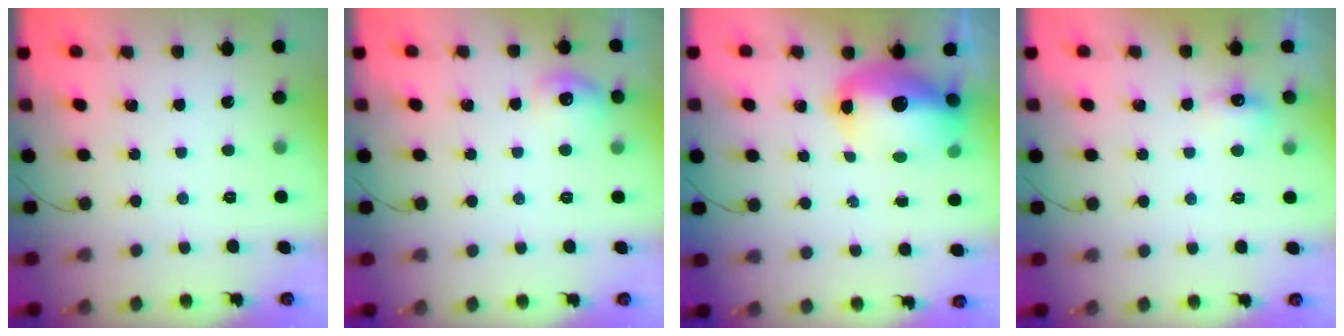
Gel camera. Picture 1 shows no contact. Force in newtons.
{"total": 8.5, "press": 8.4, "slide": 1.5}
{"total": 14.3, "press": 13.9, "slide": 3.4}
{"total": 5.3, "press": 5.2, "slide": 1.2}